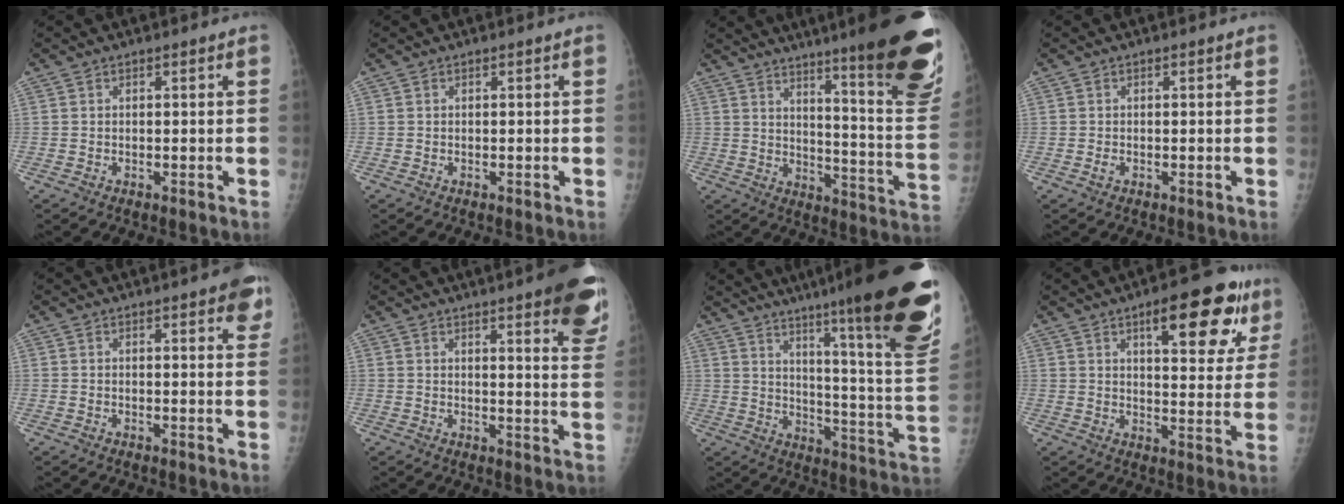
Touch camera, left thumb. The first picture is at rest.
{"total": 0.0}
{"total": 26.1, "force": [17.2, 2.8, 19.5], "torque": [-0.219, -0.106, 0.232]}
{"total": 0.6, "force": [-0.1, 0.4, 0.5], "torque": [-0.008, -0.001, -0.003]}
{"total": 5.8, "force": [3.1, 1.7, 4.6], "torque": [-0.038, -0.008, 0.032]}
{"total": 14.6, "force": [8.9, 2.8, 11.3], "torque": [-0.114, -0.041, 0.097]}
{"total": 30.3, "force": [20.4, 2.2, 22.4], "torque": [-0.264, -0.105, 0.286]}
{"total": 16.1, "force": [8.3, 5.6, 12.5], "torque": [-0.127, -0.027, 0.111]}